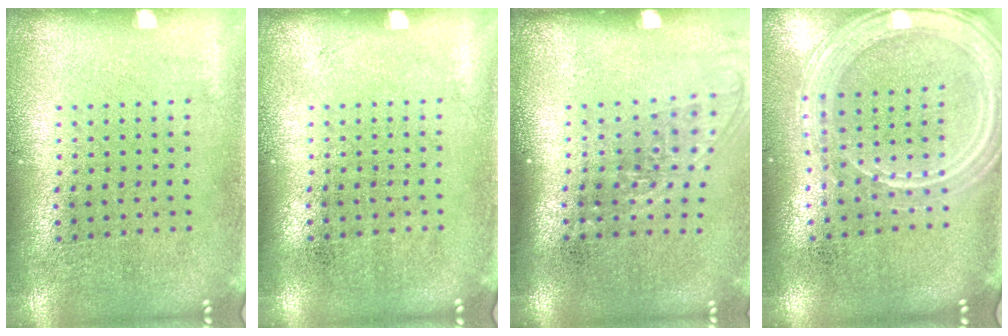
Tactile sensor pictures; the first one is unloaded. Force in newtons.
{"total": 0.0}
{"total": 1.3, "press": 1.0, "slide": 0.8}
{"total": 1.7, "press": 1.6, "slide": 0.4}